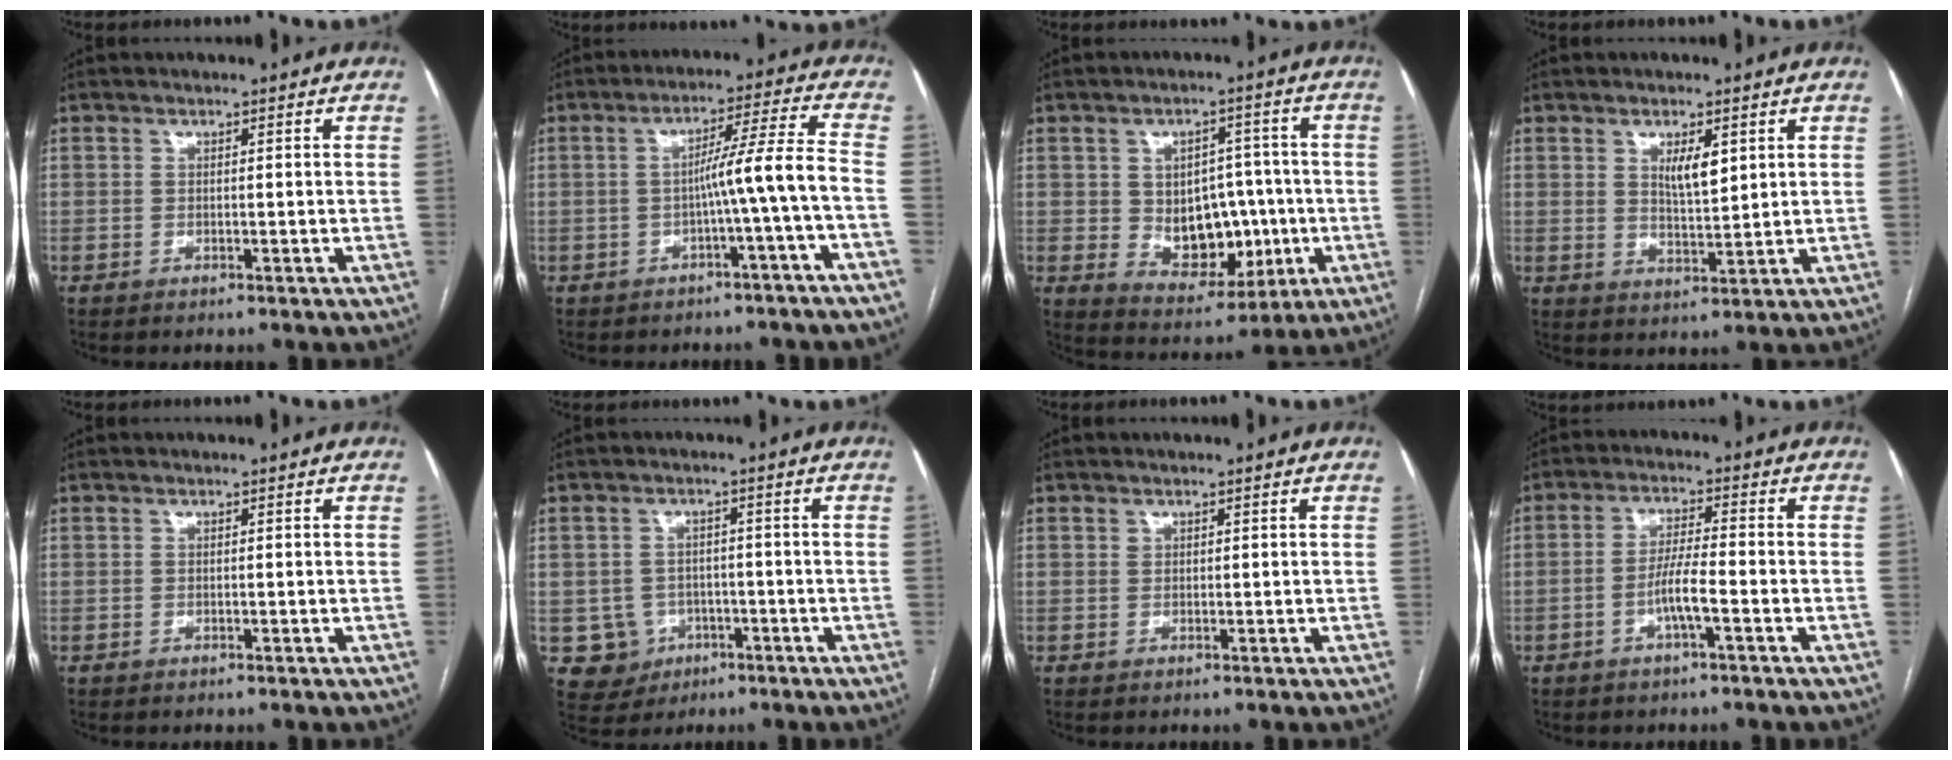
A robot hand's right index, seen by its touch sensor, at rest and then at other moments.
{"total": 7.4, "force": [-2.3, -1.7, 6.8], "torque": [-0.104, 0.024, -0.032]}
{"total": 11.0, "force": [-0.7, 7.3, 8.1], "torque": [-0.117, 0.017, 0.007]}
{"total": 4.6, "force": [1.9, 1.3, 4.0], "torque": [-0.070, -0.005, 0.036]}
{"total": 0.0}
{"total": 5.9, "force": [-1.5, 5.6, 0.5], "torque": [-0.006, 0.009, -0.013]}
{"total": 0.5, "force": [0.4, 0.4, 0.1], "torque": [0.003, -0.001, 0.004]}
{"total": 4.6, "force": [-1.8, 0.1, 4.3], "torque": [-0.085, 0.004, -0.037]}